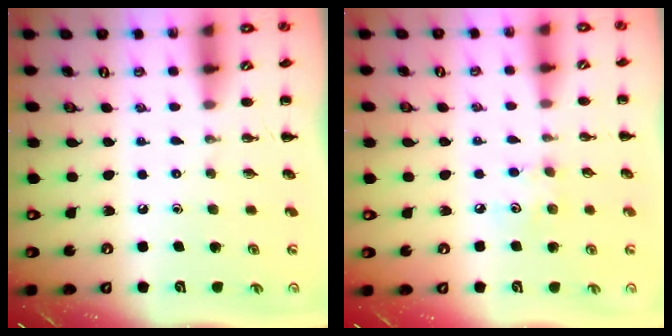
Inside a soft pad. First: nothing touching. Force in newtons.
{"total": 4.6, "press": 4.5, "slide": 1.1}